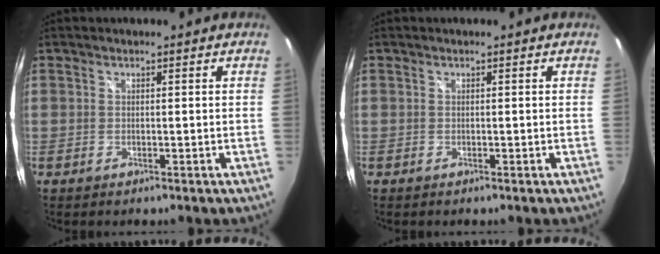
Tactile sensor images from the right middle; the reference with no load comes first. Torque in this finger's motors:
{"motor_torque": [0.06, -0.03, -0.03, 0.00]}